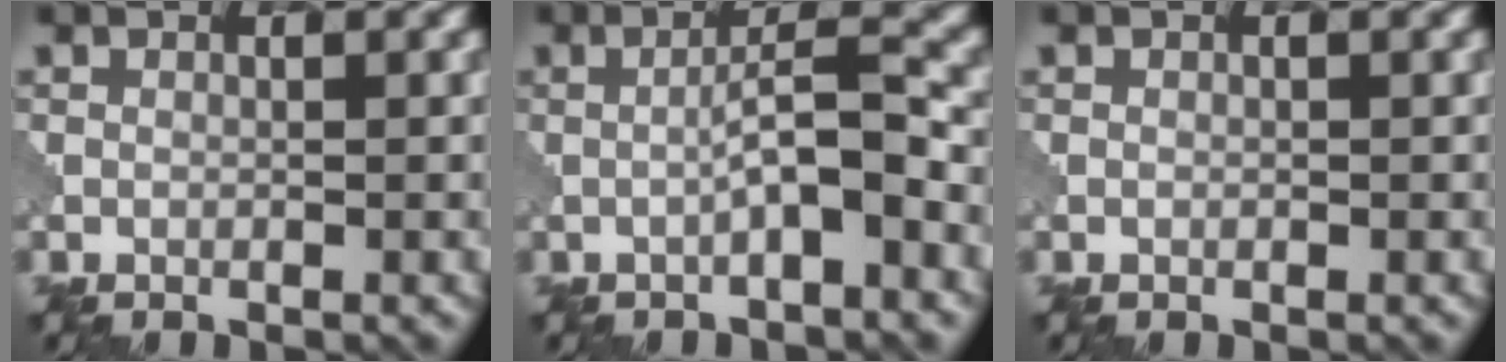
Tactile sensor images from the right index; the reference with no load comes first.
{"total": 3.8, "force": [-1.1, 0.4, 3.6], "torque": [-0.061, 0.016, -0.026]}
{"total": 0.0}